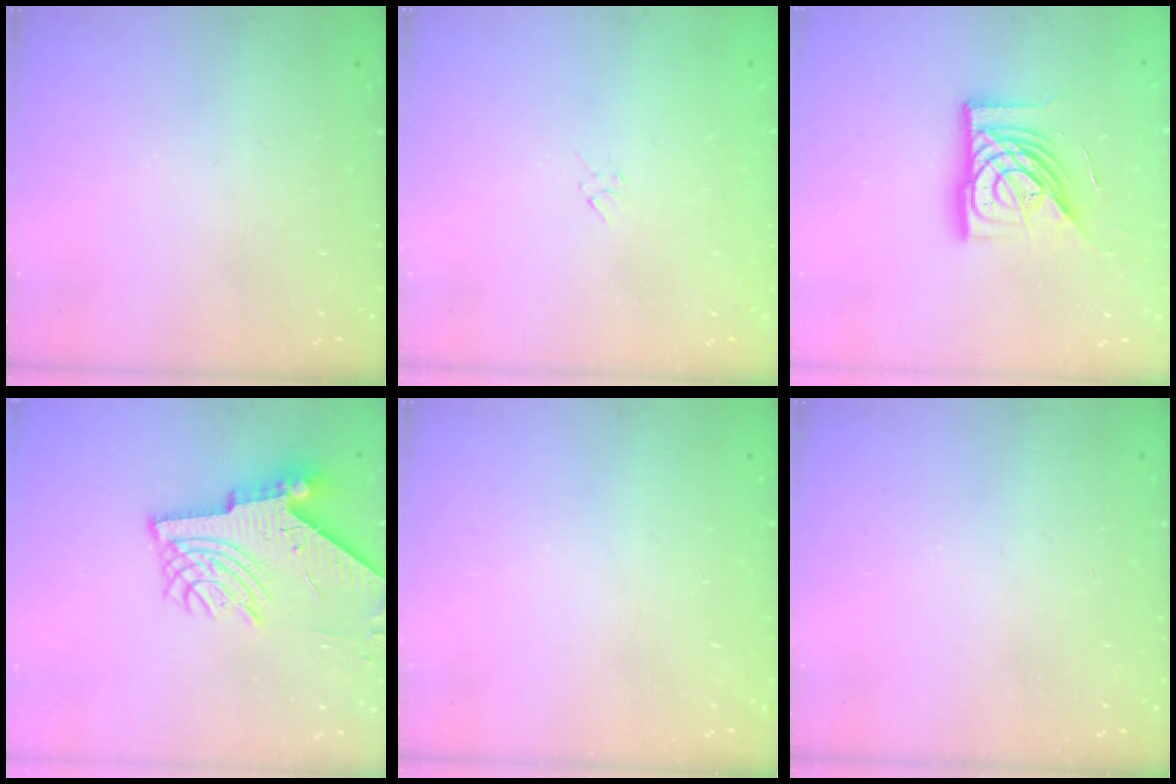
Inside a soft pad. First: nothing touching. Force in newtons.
{"total": 2.3, "press": 2.2, "slide": 0.6}
{"total": 16.5, "press": 16.3, "slide": 2.1}
{"total": 9.7, "press": 9.7, "slide": 1.0}
{"total": 0.0}
{"total": 0.0}